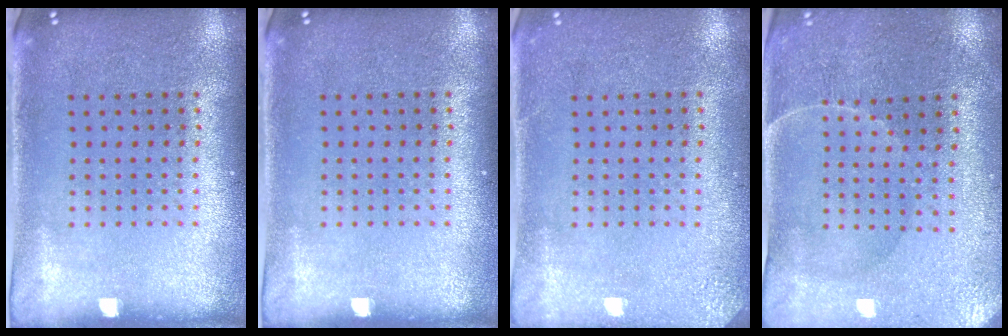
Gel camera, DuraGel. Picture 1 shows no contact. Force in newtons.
{"total": 0.0}
{"total": 2.0, "press": 2.0, "slide": 0.3}
{"total": 0.6, "press": 0.5, "slide": 0.4}